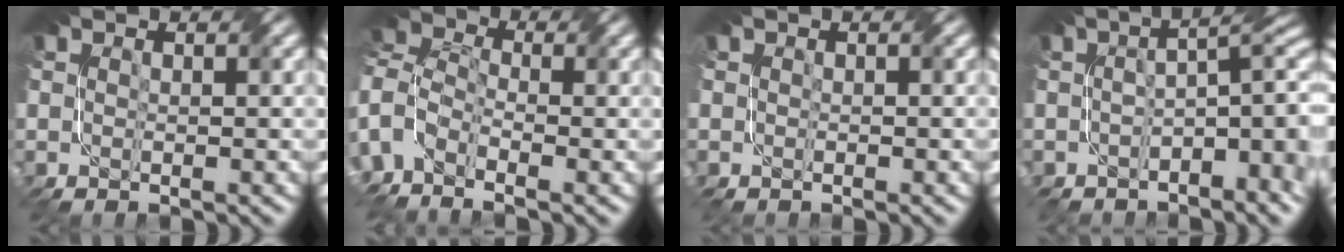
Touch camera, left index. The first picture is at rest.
{"total": 5.7, "force": [-4.2, 2.9, 2.6], "torque": [-0.053, 0.000, -0.063]}
{"total": 1.5, "force": [-1.0, 0.1, -1.1], "torque": [0.020, -0.006, 0.001]}
{"total": 7.2, "force": [-1.4, 2.5, 6.6], "torque": [-0.073, 0.008, -0.003]}